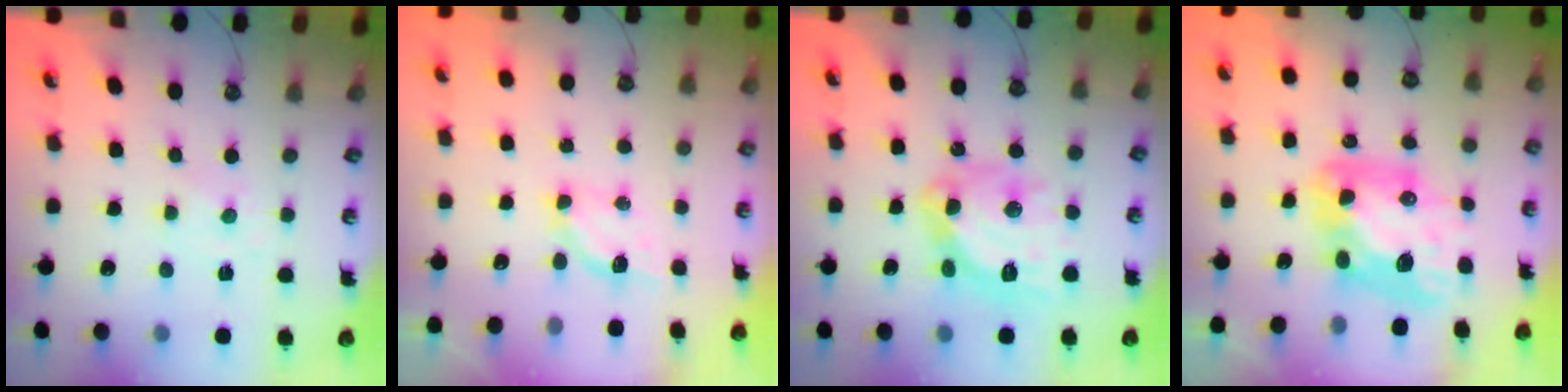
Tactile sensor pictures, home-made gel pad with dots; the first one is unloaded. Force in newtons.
{"total": 4.2, "press": 4.2, "slide": 0.5}
{"total": 17.2, "press": 17.1, "slide": 1.7}
{"total": 14.9, "press": 14.8, "slide": 1.5}